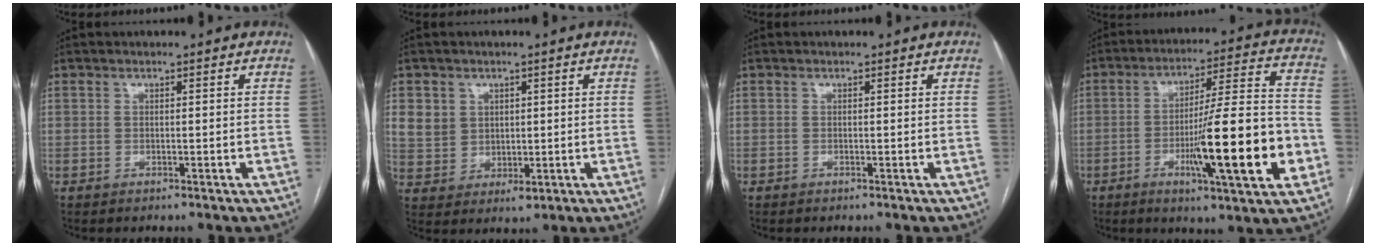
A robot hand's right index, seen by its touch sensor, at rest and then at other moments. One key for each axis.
{"total": 6.1, "fx": 2.3, "fy": 5.4, "fz": 1.7, "tx": -0.036, "ty": 0.005, "tz": 0.057}
{"total": 0.0}
{"total": 18.5, "fx": -5.5, "fy": 1.1, "fz": 17.6, "tx": -0.268, "ty": -0.004, "tz": -0.082}